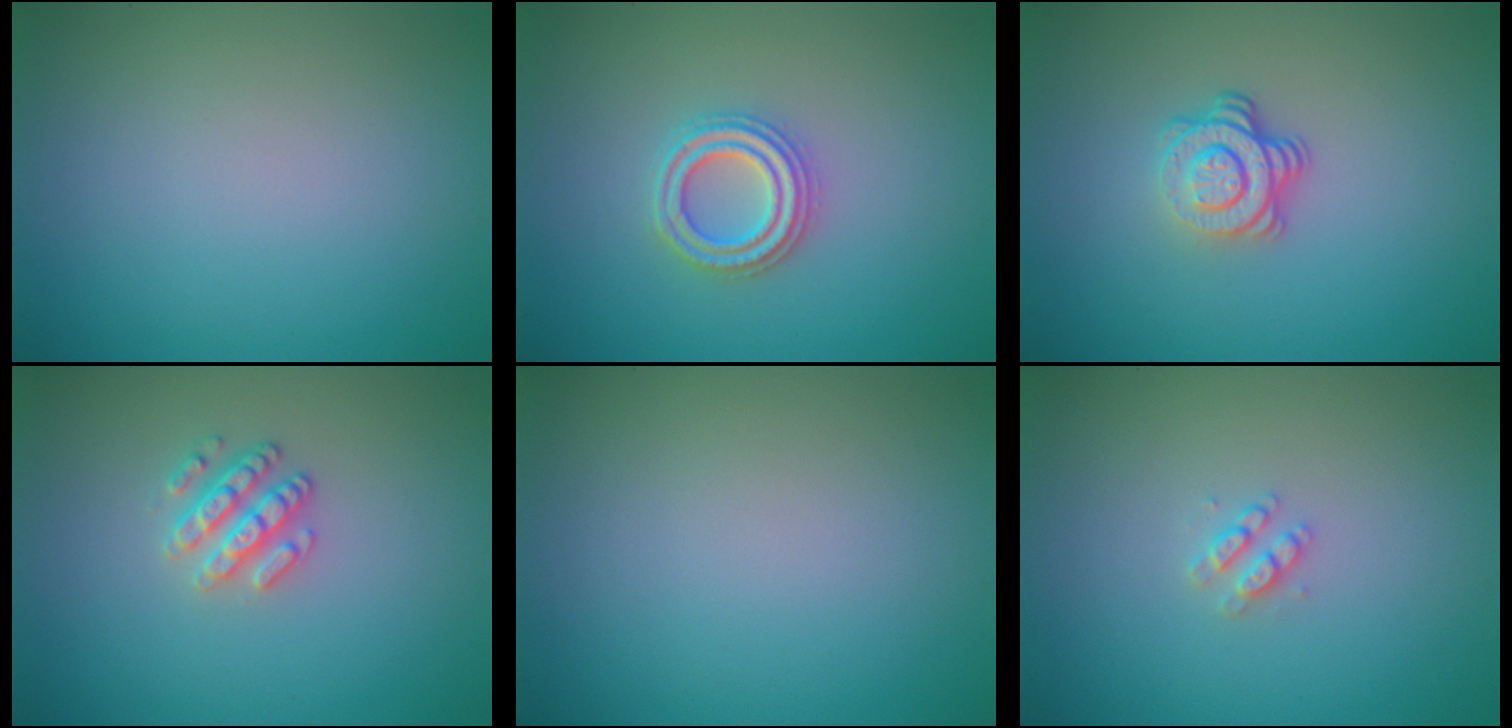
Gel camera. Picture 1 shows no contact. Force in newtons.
{"total": 2.7, "press": 2.7, "slide": 0.5}
{"total": 3.7, "press": 2.6, "slide": 2.7}
{"total": 2.5, "press": 2.4, "slide": 0.6}
{"total": 0.0}
{"total": 1.4, "press": 1.3, "slide": 0.3}